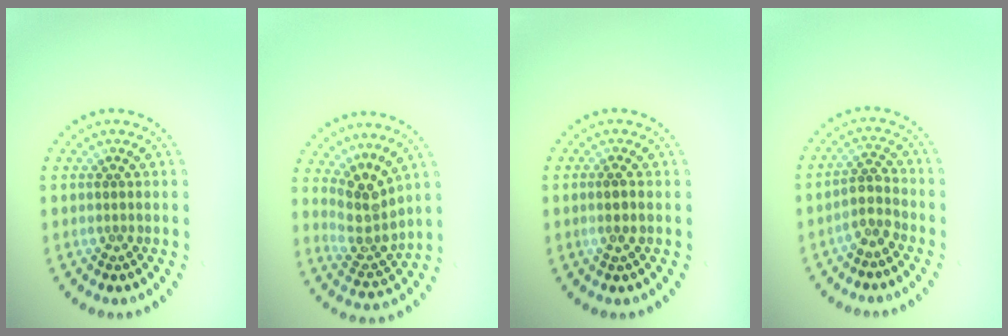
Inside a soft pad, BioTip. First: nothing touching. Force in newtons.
{"total": 3.7, "press": 2.7, "slide": 2.6}
{"total": 0.9, "press": 0.8, "slide": 0.5}
{"total": 2.2, "press": 1.9, "slide": 1.2}